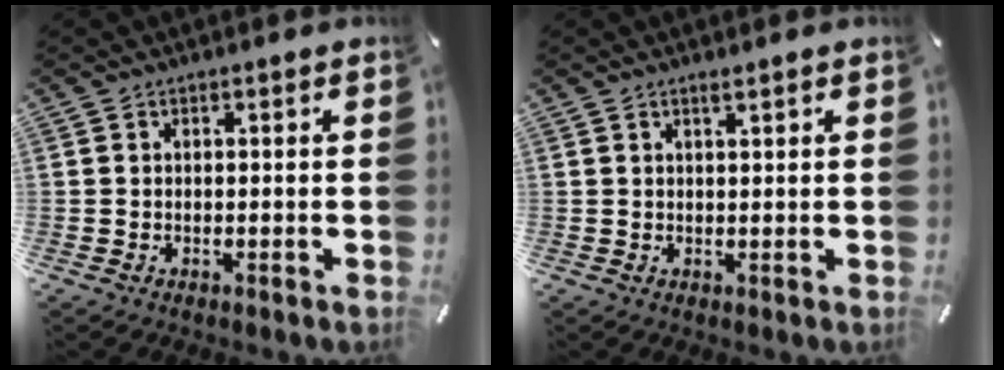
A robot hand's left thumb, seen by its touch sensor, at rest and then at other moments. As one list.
[{"total": 1.4, "force": [1.0, 0.1, 1.0], "torque": [-0.020, -0.002, 0.017]}]